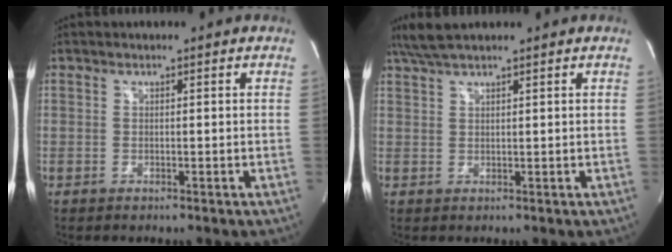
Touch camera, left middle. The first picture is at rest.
{"total": 5.1, "force": [4.2, 0.5, 2.9], "torque": [-0.060, 0.026, 0.082]}